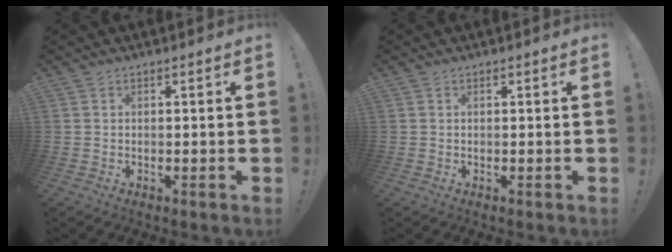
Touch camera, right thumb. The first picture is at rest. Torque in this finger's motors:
{"motor_torque": [-0.07, 0.20, 0.12, -0.07, 0.00]}